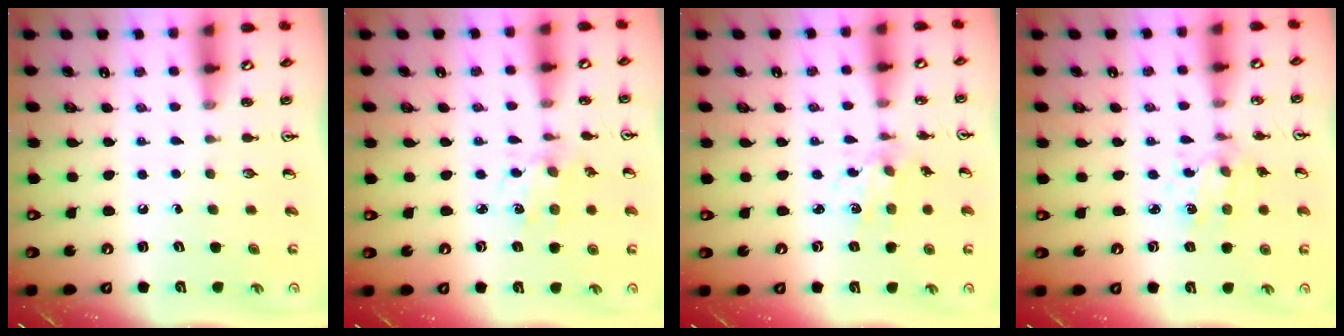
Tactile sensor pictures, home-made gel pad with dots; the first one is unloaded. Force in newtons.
{"total": 1.9, "press": 1.8, "slide": 0.5}
{"total": 2.3, "press": 2.3, "slide": 0.6}
{"total": 2.5, "press": 2.5, "slide": 0.6}